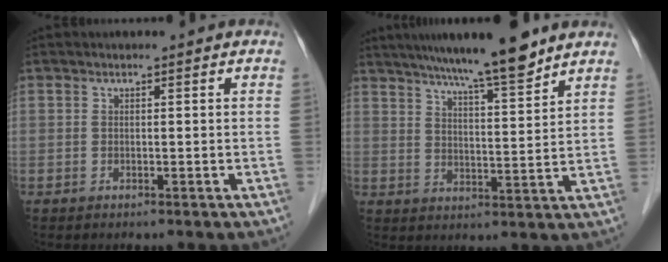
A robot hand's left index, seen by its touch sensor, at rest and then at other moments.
{"total": 12.0, "force": [9.9, 0.1, 6.8], "torque": [-0.108, 0.008, 0.151]}